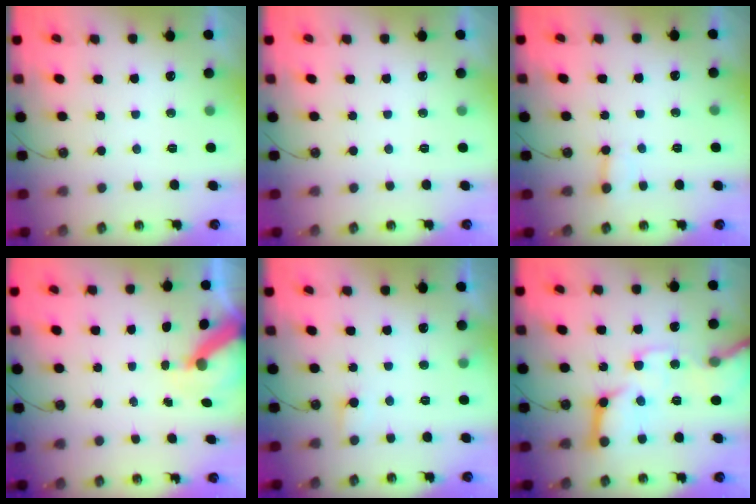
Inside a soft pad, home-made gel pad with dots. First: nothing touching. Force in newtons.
{"total": 0.0}
{"total": 2.4, "press": 2.4, "slide": 0.1}
{"total": 7.0, "press": 7.0, "slide": 0.9}
{"total": 5.1, "press": 5.0, "slide": 0.4}
{"total": 18.9, "press": 18.7, "slide": 2.5}